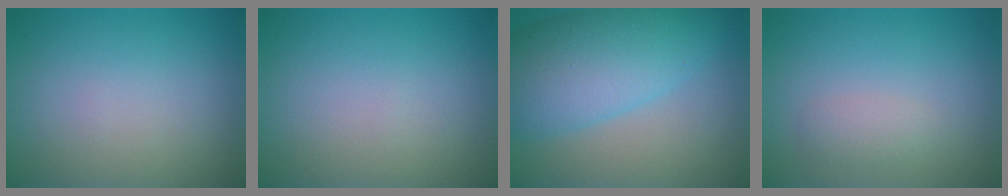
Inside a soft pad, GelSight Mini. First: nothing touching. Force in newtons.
{"total": 0.0}
{"total": 7.9, "press": 7.9, "slide": 0.2}
{"total": 1.3, "press": 1.3, "slide": 0.1}